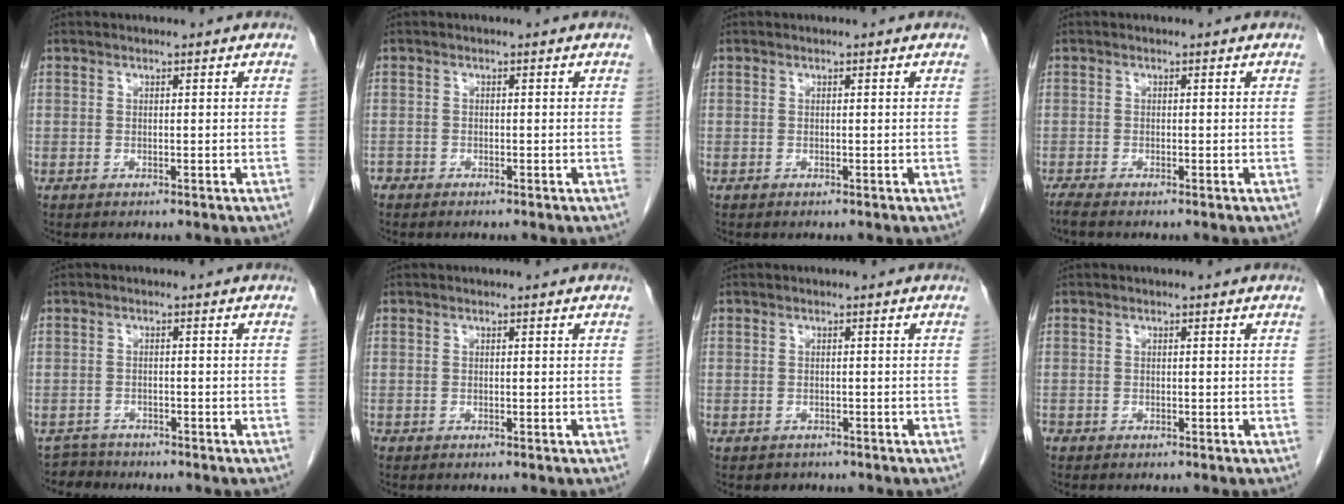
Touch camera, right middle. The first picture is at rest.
{"total": 1.1, "force": [-1.0, 0.6, 0.1], "torque": [-0.005, -0.001, -0.017]}
{"total": 0.0}
{"total": 1.2, "force": [-1.1, -0.2, 0.6], "torque": [-0.020, -0.006, -0.023]}
{"total": 2.5, "force": [-2.2, 0.5, -1.0], "torque": [0.020, -0.005, -0.042]}
{"total": 0.0}
{"total": 1.3, "force": [-1.0, 0.8, -0.1], "torque": [-0.006, 0.001, -0.017]}
{"total": 0.6, "force": [-0.5, 0.3, 0.1], "torque": [-0.007, 0.000, -0.011]}